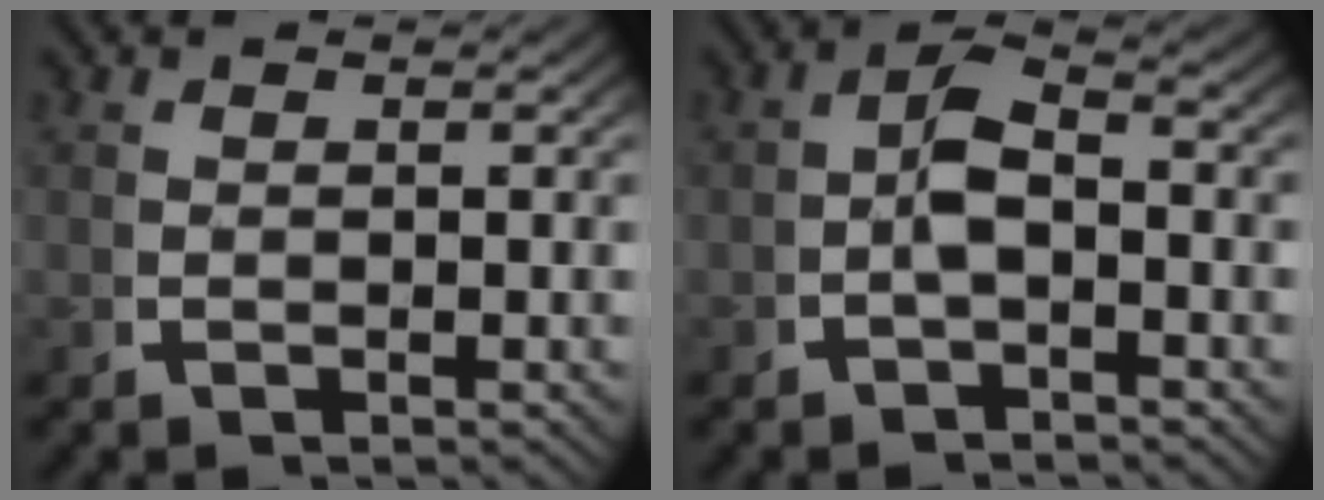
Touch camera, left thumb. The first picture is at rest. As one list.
[{"total": 3.5, "force": [-0.9, 2.1, 2.7], "torque": [-0.052, -0.006, -0.019]}]